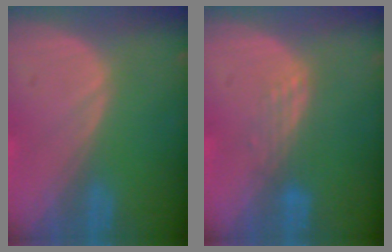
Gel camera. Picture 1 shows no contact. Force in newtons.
{"total": 3.0, "press": 2.5, "slide": 1.7}